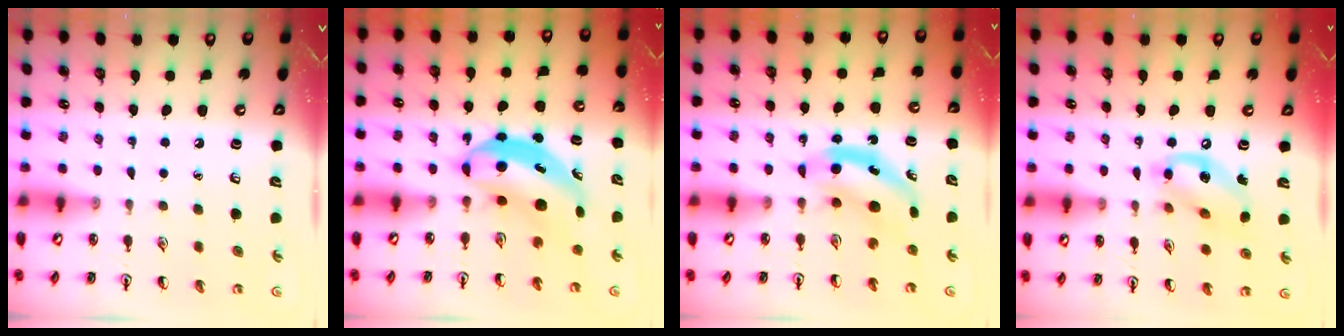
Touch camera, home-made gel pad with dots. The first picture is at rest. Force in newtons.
{"total": 6.7, "press": 6.4, "slide": 2.0}
{"total": 5.6, "press": 5.5, "slide": 0.8}
{"total": 12.5, "press": 12.2, "slide": 2.8}